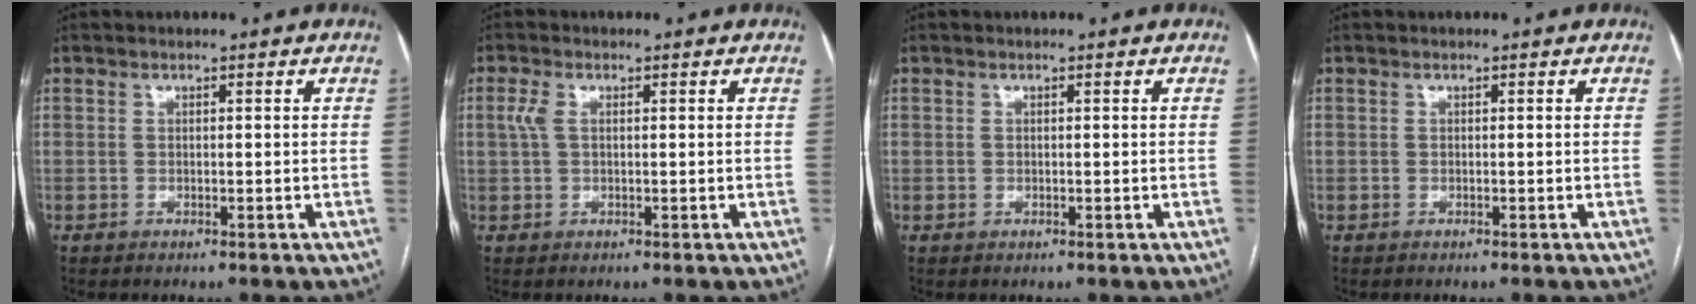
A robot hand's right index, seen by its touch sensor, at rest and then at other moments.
{"total": 2.3, "force": [0.5, 1.2, 1.9], "torque": [-0.055, 0.015, 0.014]}
{"total": 0.0}
{"total": 0.6, "force": [-0.5, -0.1, 0.2], "torque": [-0.001, 0.000, -0.010]}